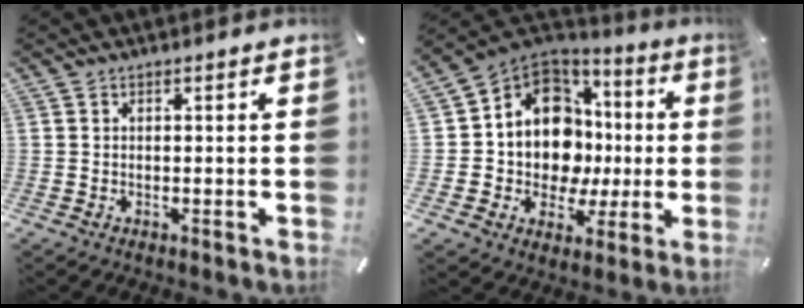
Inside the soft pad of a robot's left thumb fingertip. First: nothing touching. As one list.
[{"total": 14.6, "force": [2.3, 12.1, 7.7], "torque": [-0.165, -0.043, 0.045]}]